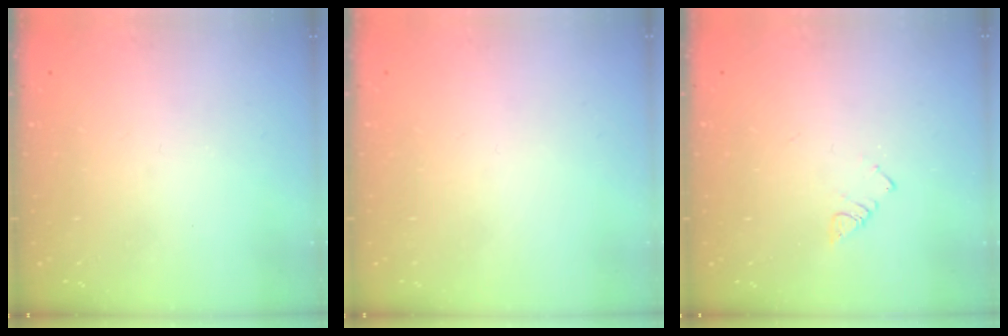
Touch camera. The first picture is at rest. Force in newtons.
{"total": 1.5, "press": 1.5, "slide": 0.1}
{"total": 2.4, "press": 2.4, "slide": 0.4}